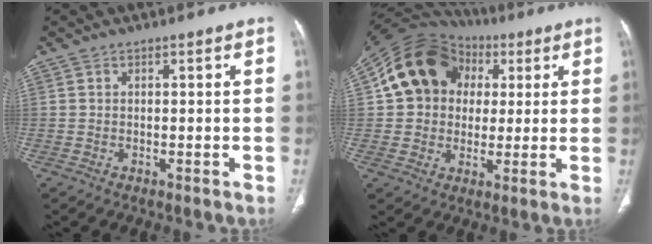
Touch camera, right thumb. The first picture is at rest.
{"total": 16.1, "force": [3.7, 13.7, 7.7], "torque": [-0.107, 0.025, 0.061]}